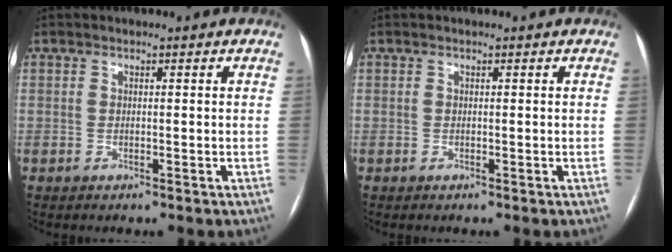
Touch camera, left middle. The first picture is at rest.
{"total": 0.0}